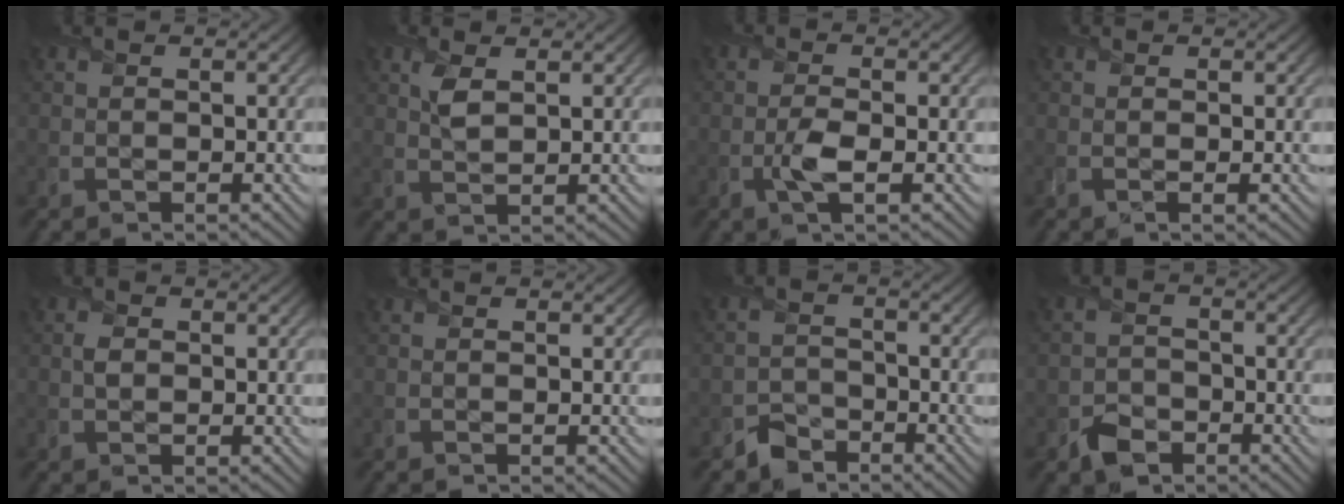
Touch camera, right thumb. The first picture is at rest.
{"total": 2.3, "force": [1.1, 1.1, 1.7], "torque": [-0.044, 0.000, 0.025]}
{"total": 2.4, "force": [-0.8, 1.0, 2.1], "torque": [-0.047, -0.002, -0.019]}
{"total": 0.6, "force": [-0.3, 0.2, 0.5], "torque": [-0.009, -0.005, -0.004]}
{"total": 1.0, "force": [0.3, 0.9, 0.2], "torque": [-0.004, 0.002, 0.002]}
{"total": 0.0}
{"total": 2.9, "force": [-2.4, 1.6, 0.2], "torque": [0.005, 0.007, -0.056]}
{"total": 3.3, "force": [-2.2, 2.3, 0.7], "torque": [-0.006, -0.001, -0.051]}